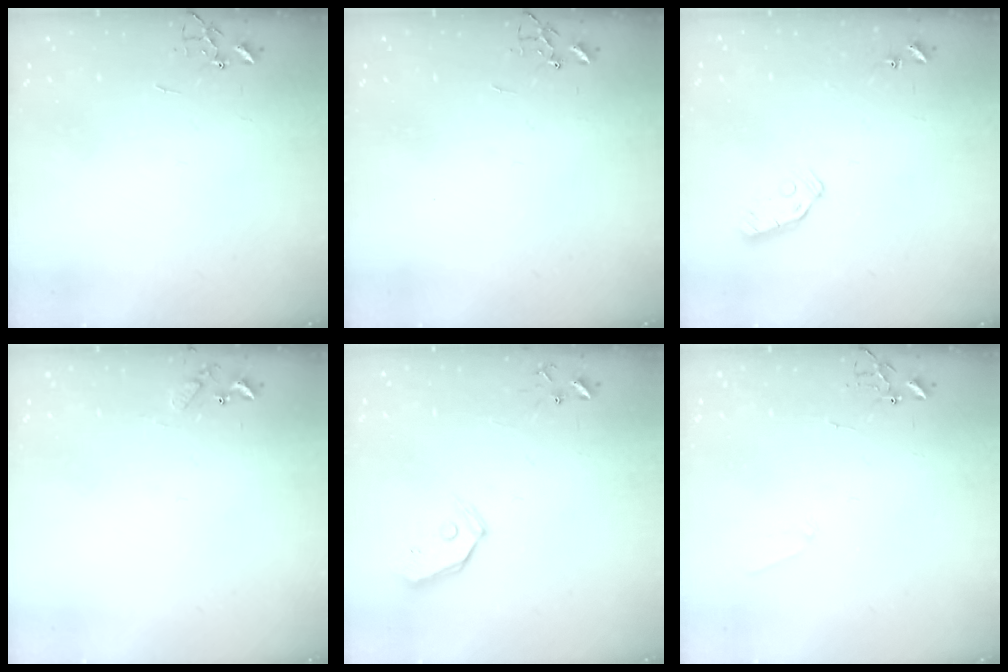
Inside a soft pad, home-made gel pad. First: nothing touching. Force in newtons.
{"total": 0.0}
{"total": 6.5, "press": 6.5, "slide": 0.4}
{"total": 5.5, "press": 5.5, "slide": 0.4}
{"total": 7.7, "press": 7.6, "slide": 0.9}
{"total": 5.9, "press": 5.9, "slide": 0.4}